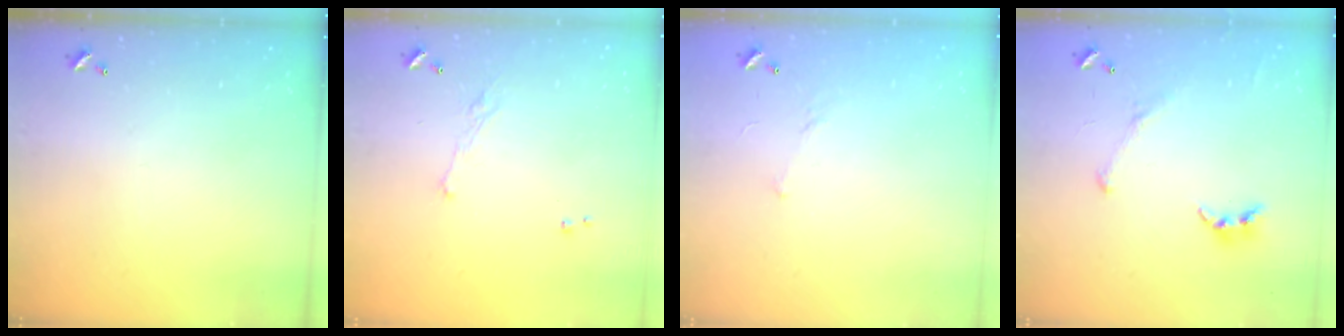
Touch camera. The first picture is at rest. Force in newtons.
{"total": 1.9, "press": 1.7, "slide": 0.8}
{"total": 7.0, "press": 7.0, "slide": 0.7}
{"total": 2.3, "press": 2.3, "slide": 0.5}